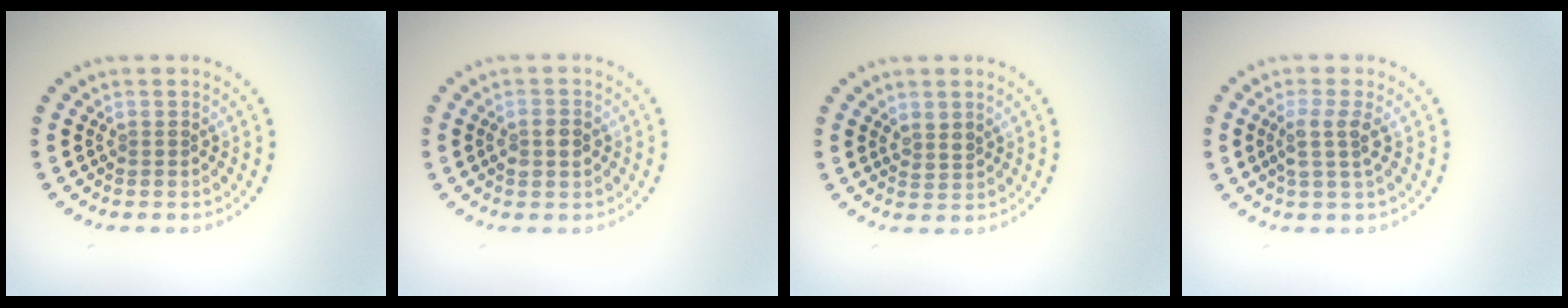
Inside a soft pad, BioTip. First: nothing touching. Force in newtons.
{"total": 1.4, "press": 1.4, "slide": 0.1}
{"total": 1.4, "press": 1.2, "slide": 0.8}
{"total": 2.3, "press": 1.8, "slide": 1.3}